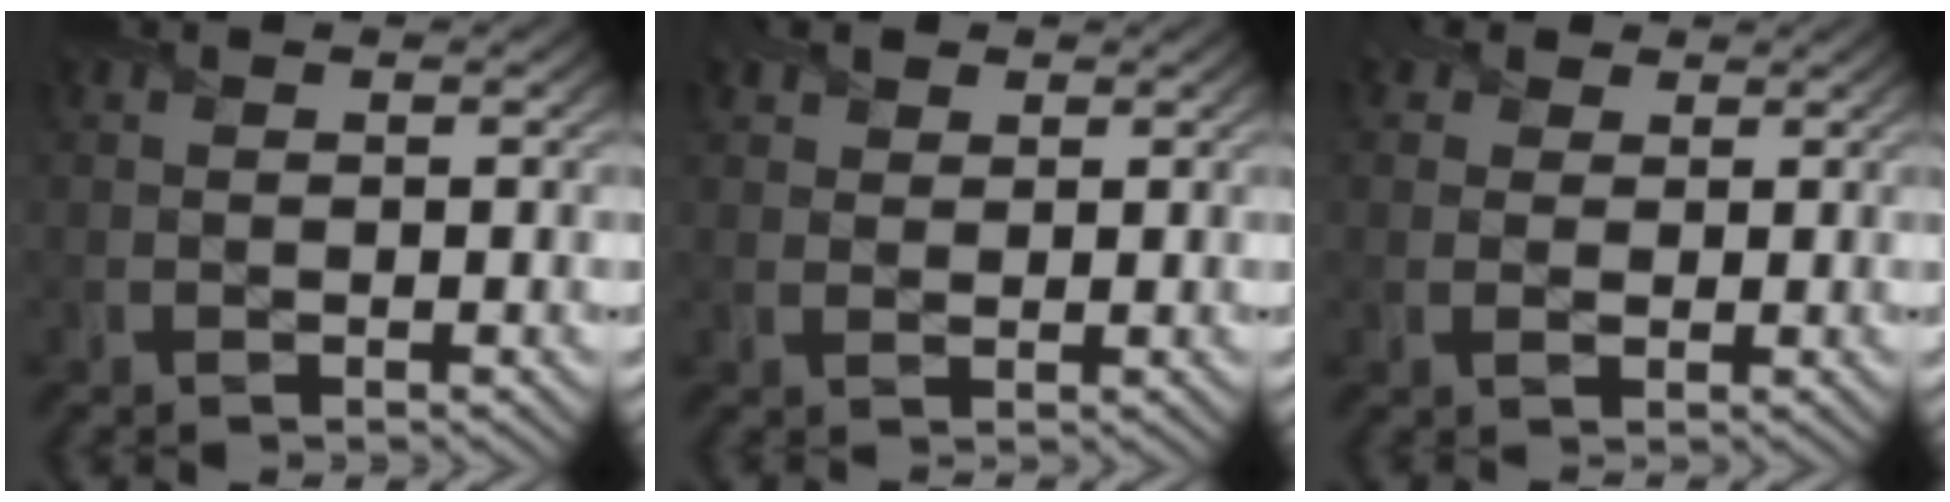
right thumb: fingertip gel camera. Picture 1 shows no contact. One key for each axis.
{"total": 2.6, "fx": 1.7, "fy": 1.6, "fz": 0.9, "tx": -0.022, "ty": 0.008, "tz": 0.034}
{"total": 3.1, "fx": 1.4, "fy": 2.4, "fz": 1.4, "tx": -0.036, "ty": 0.003, "tz": 0.017}